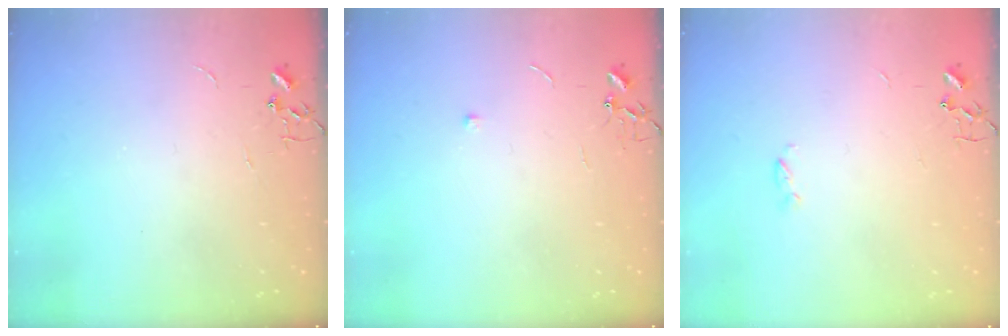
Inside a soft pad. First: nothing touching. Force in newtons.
{"total": 4.4, "press": 4.3, "slide": 0.6}
{"total": 2.3, "press": 2.2, "slide": 0.4}